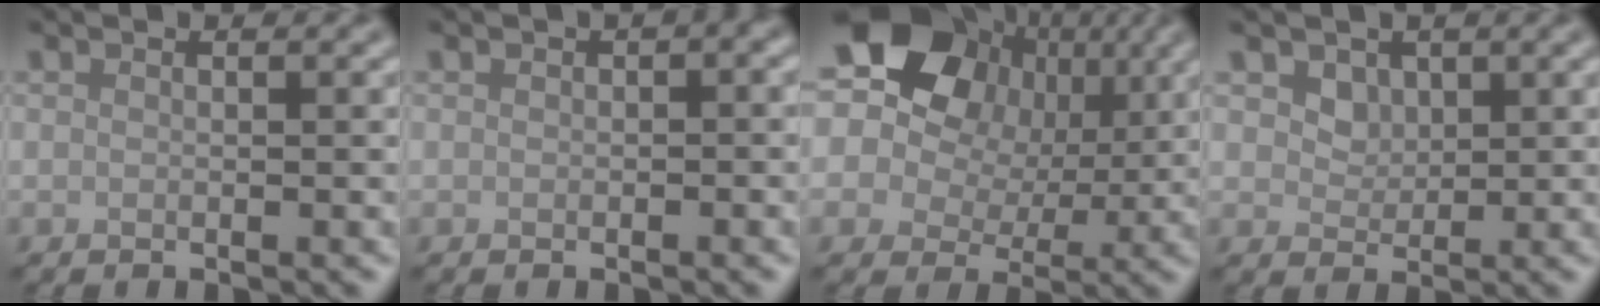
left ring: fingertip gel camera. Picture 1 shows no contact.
{"total": 1.6, "force": [0.3, 0.9, 1.3], "torque": [-0.011, 0.006, 0.002]}
{"total": 17.2, "force": [6.5, 13.1, 9.1], "torque": [-0.167, 0.050, 0.092]}
{"total": 1.8, "force": [0.8, 1.4, 0.7], "torque": [-0.015, -0.007, 0.015]}